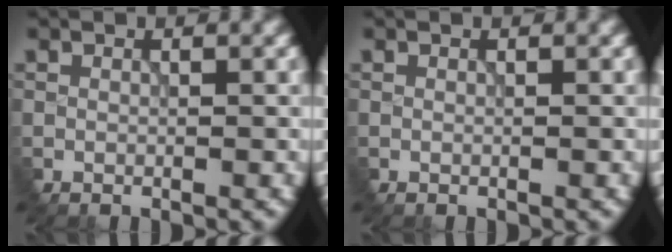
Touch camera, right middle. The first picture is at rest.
{"total": 0.0}